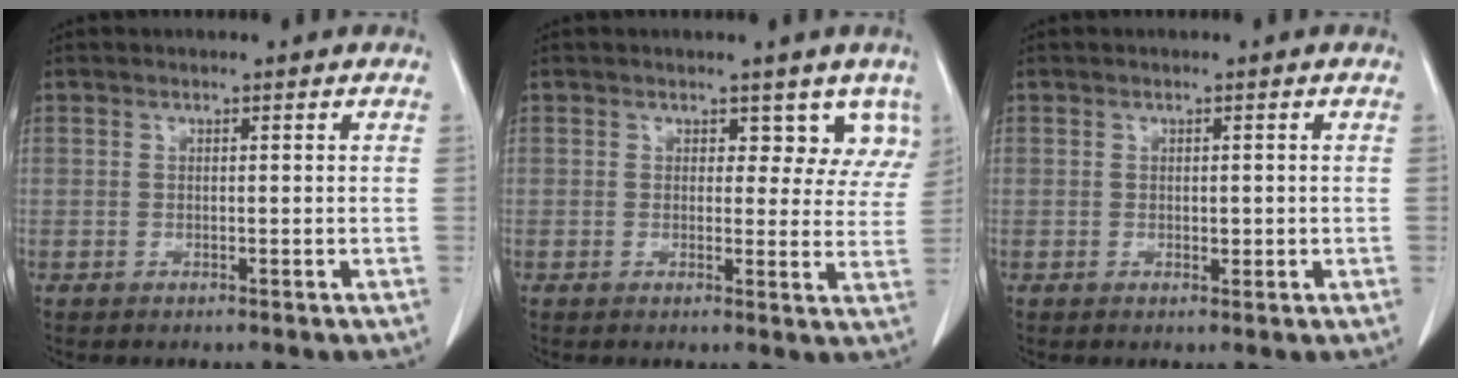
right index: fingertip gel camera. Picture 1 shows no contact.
{"total": 5.4, "force": [4.0, 3.3, 1.8], "torque": [0.009, -0.006, 0.029]}
{"total": 1.0, "force": [0.0, 0.7, 0.8], "torque": [-0.009, 0.000, 0.002]}